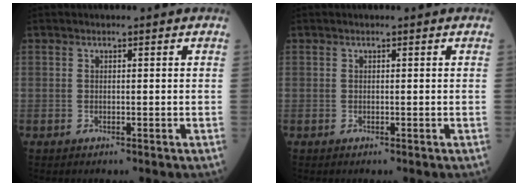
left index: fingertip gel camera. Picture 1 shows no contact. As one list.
[{"total": 0.0}]